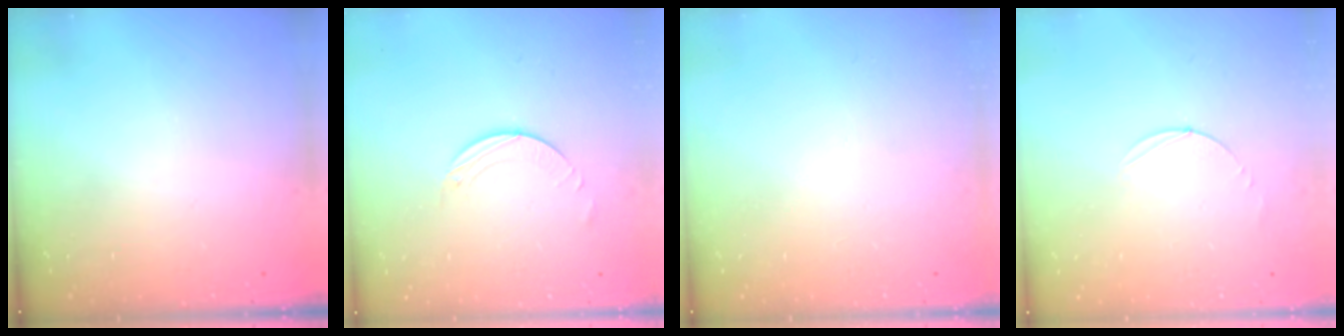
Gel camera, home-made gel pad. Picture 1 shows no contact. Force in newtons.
{"total": 2.0, "press": 2.0, "slide": 0.2}
{"total": 0.0}
{"total": 3.0, "press": 3.0, "slide": 0.3}